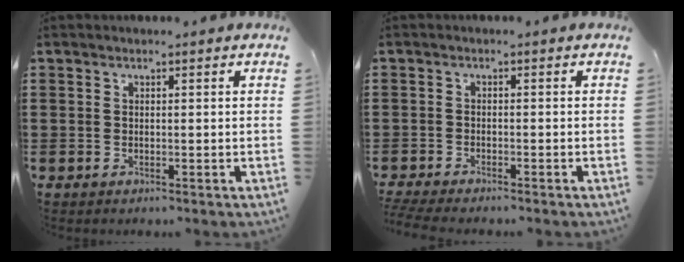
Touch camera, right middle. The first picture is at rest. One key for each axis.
{"total": 1.9, "fx": -1.8, "fy": 0.0, "fz": 0.5, "tx": -0.016, "ty": -0.003, "tz": -0.038}